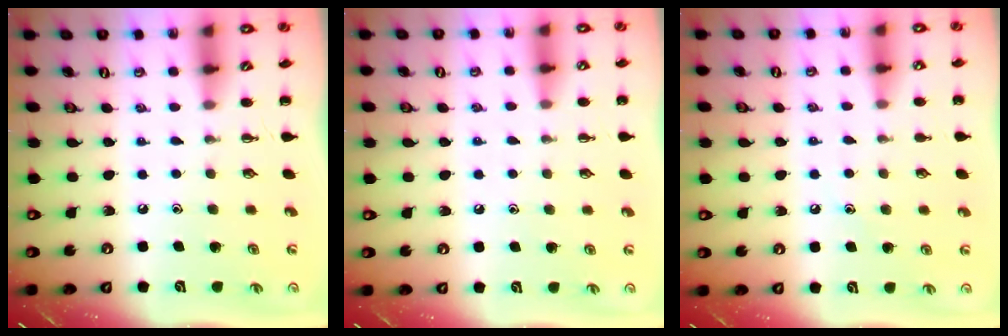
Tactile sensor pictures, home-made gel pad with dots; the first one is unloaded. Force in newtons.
{"total": 5.9, "press": 5.7, "slide": 1.6}
{"total": 7.3, "press": 7.0, "slide": 2.1}